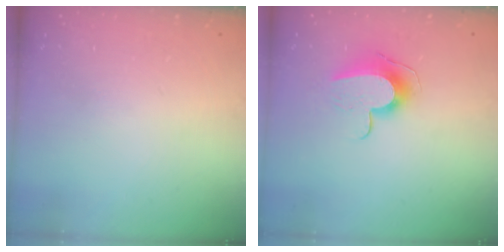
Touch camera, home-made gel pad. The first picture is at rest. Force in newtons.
{"total": 9.7, "press": 9.6, "slide": 0.8}